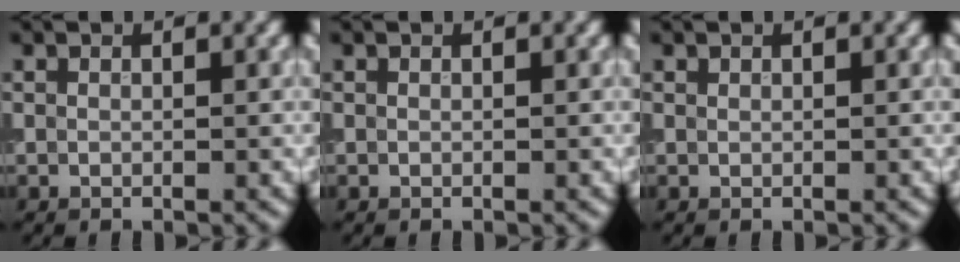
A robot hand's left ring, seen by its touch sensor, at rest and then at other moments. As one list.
[{"total": 0.0}, {"total": 0.0}]